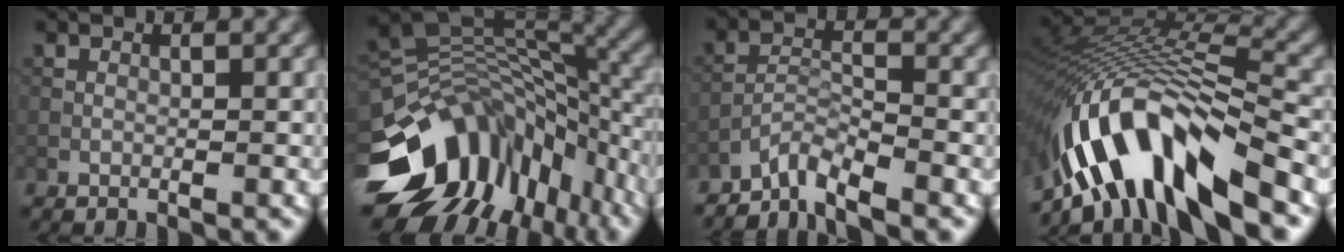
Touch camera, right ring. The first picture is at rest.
{"total": 13.4, "force": [-5.8, 8.9, 8.2], "torque": [-0.163, 0.009, -0.102]}
{"total": 3.1, "force": [-2.9, 0.3, 1.1], "torque": [-0.020, 0.000, -0.066]}
{"total": 13.2, "force": [-7.8, 3.8, 9.9], "torque": [-0.183, 0.022, -0.132]}